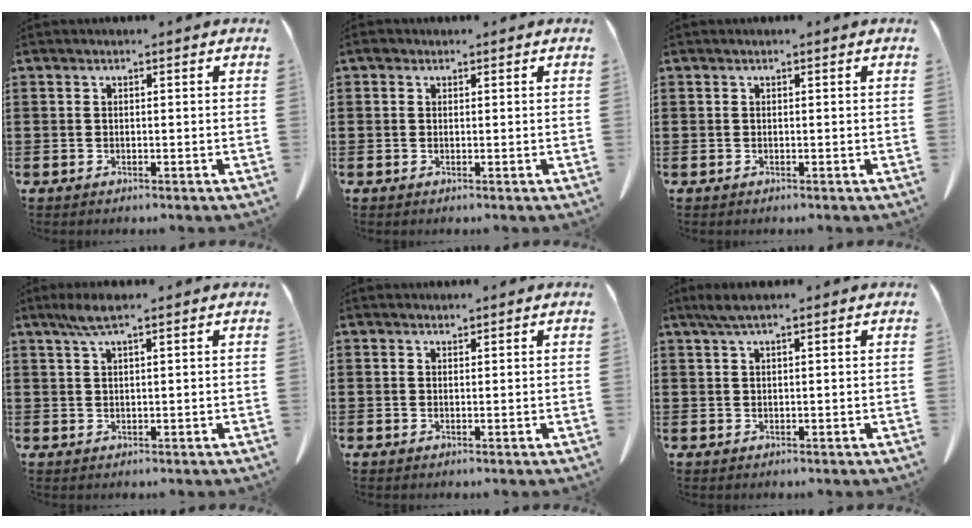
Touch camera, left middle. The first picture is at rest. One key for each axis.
{"total": 0.9, "fx": 0.5, "fy": 0.6, "fz": 0.4, "tx": -0.012, "ty": 0.002, "tz": 0.010}
{"total": 0.0}
{"total": 3.4, "fx": 2.0, "fy": 0.4, "fz": 2.7, "tx": -0.057, "ty": 0.000, "tz": 0.036}
{"total": 0.7, "fx": 0.7, "fy": 0.2, "fz": 0.0, "tx": -0.001, "ty": 0.000, "tz": 0.014}
{"total": 2.2, "fx": 1.4, "fy": 0.2, "fz": 1.7, "tx": -0.036, "ty": -0.001, "tz": 0.026}